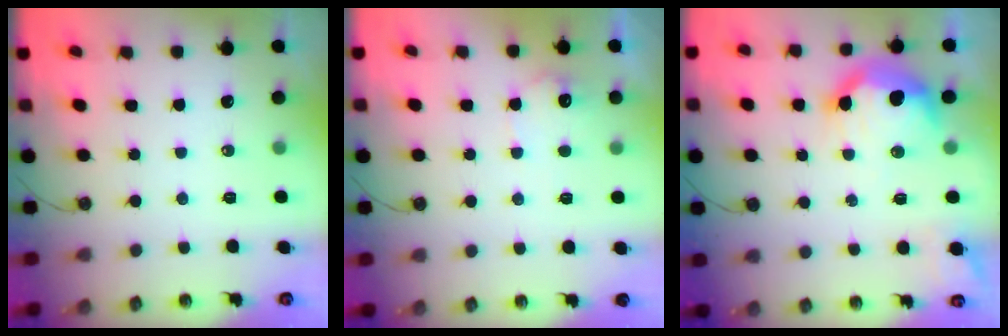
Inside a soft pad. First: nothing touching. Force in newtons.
{"total": 7.0, "press": 6.9, "slide": 0.8}
{"total": 18.9, "press": 18.8, "slide": 1.7}